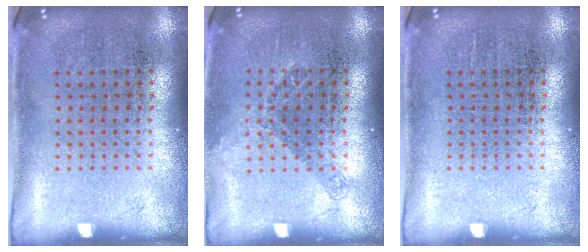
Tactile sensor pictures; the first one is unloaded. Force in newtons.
{"total": 1.2, "press": 0.9, "slide": 0.8}
{"total": 0.0}